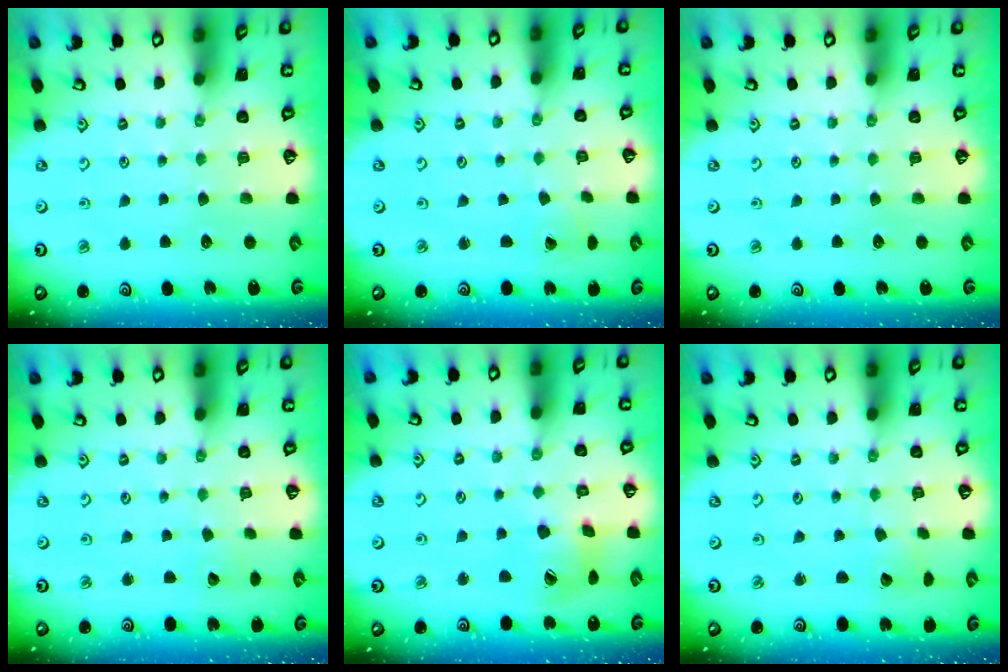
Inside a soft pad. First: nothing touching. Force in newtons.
{"total": 2.6, "press": 2.6, "slide": 0.2}
{"total": 0.0}
{"total": 1.4, "press": 1.4, "slide": 0.1}
{"total": 10.6, "press": 10.5, "slide": 1.3}
{"total": 1.9, "press": 1.9, "slide": 0.1}